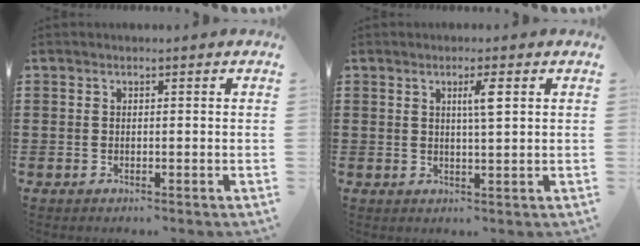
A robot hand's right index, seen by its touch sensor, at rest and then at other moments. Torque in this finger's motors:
{"motor_torque": [0.54, -0.22, 0.09, 0.03]}